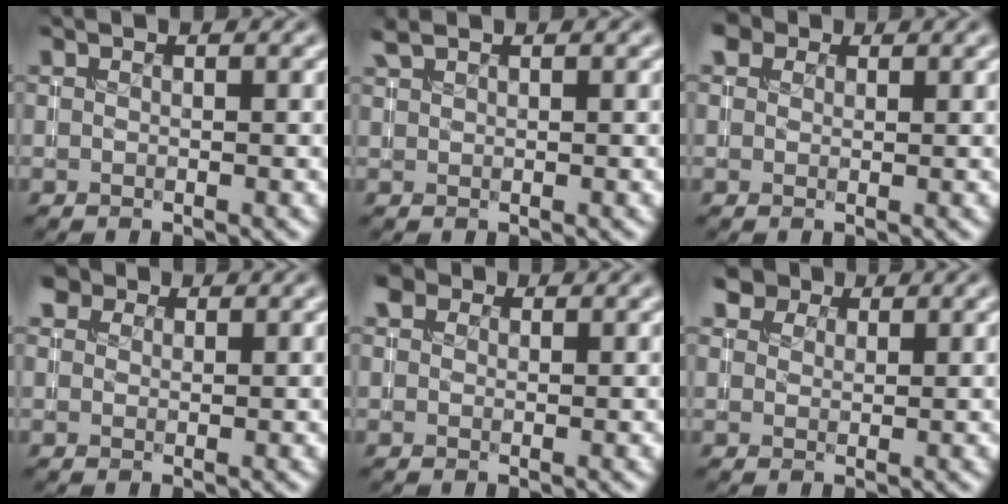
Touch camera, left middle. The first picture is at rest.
{"total": 1.2, "force": [1.1, 0.3, 0.5], "torque": [-0.015, 0.003, 0.025]}
{"total": 2.7, "force": [1.7, 1.7, 1.2], "torque": [-0.020, 0.007, 0.012]}
{"total": 3.2, "force": [2.2, 2.0, 1.4], "torque": [-0.029, 0.008, 0.021]}
{"total": 2.0, "force": [1.2, 1.4, 0.8], "torque": [-0.014, 0.002, 0.009]}
{"total": 4.4, "force": [3.2, 2.5, 1.7], "torque": [-0.042, 0.006, 0.047]}